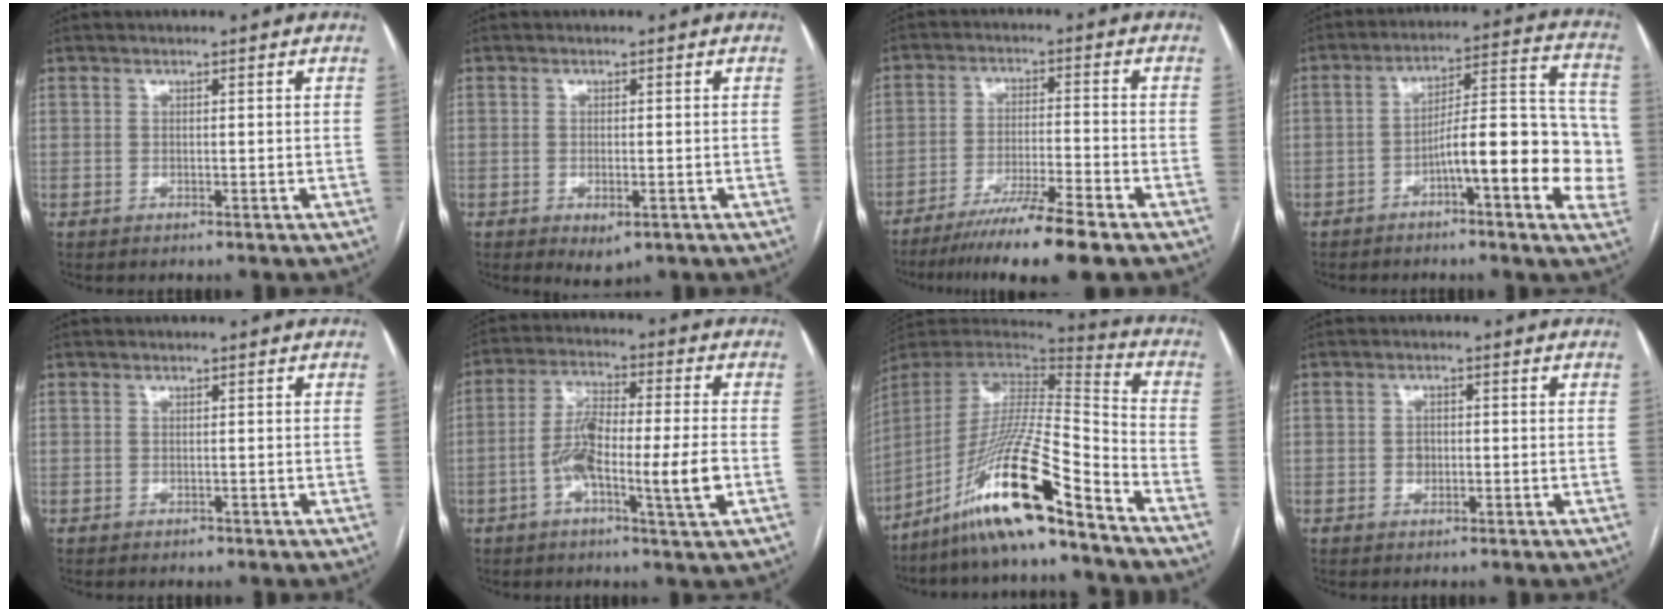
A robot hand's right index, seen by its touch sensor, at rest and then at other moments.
{"total": 3.1, "force": [-1.4, 1.4, 2.3], "torque": [-0.035, -0.003, -0.011]}
{"total": 11.0, "force": [-8.4, -0.7, 7.0], "torque": [-0.111, -0.033, -0.141]}
{"total": 17.0, "force": [-4.6, 3.0, 16.1], "torque": [-0.223, 0.024, -0.066]}
{"total": 0.7, "force": [-0.5, 0.5, 0.1], "torque": [-0.004, 0.002, -0.005]}
{"total": 11.6, "force": [-3.1, 1.1, 11.1], "torque": [-0.205, 0.005, -0.060]}
{"total": 20.3, "force": [-14.3, 0.6, 14.4], "torque": [-0.306, -0.019, -0.266]}
{"total": 1.8, "force": [-0.4, 1.4, 1.1], "torque": [-0.018, 0.004, -0.004]}